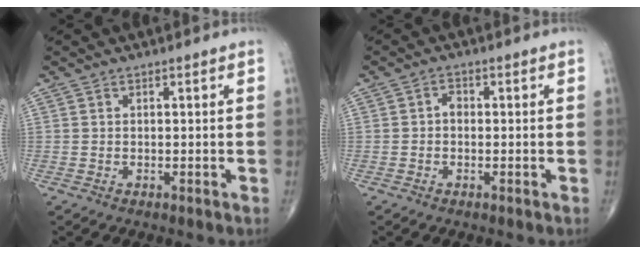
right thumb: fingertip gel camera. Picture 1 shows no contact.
{"total": 1.6, "force": [-0.2, 1.2, 1.1], "torque": [-0.008, 0.006, -0.008]}